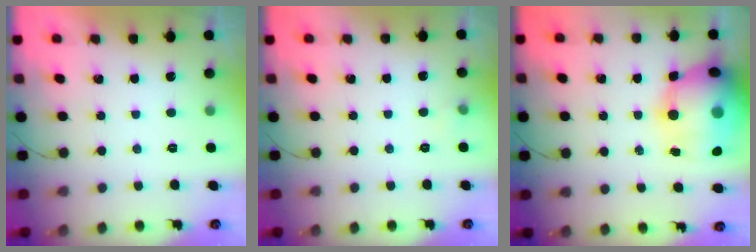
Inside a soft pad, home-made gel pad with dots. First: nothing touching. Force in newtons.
{"total": 3.3, "press": 2.6, "slide": 2.1}
{"total": 21.4, "press": 20.8, "slide": 5.2}